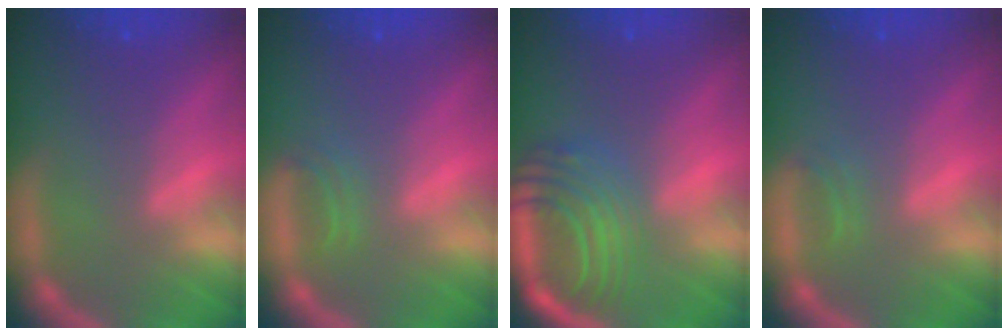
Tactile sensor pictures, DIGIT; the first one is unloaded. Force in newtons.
{"total": 1.4}
{"total": 9.0}
{"total": 0.9}